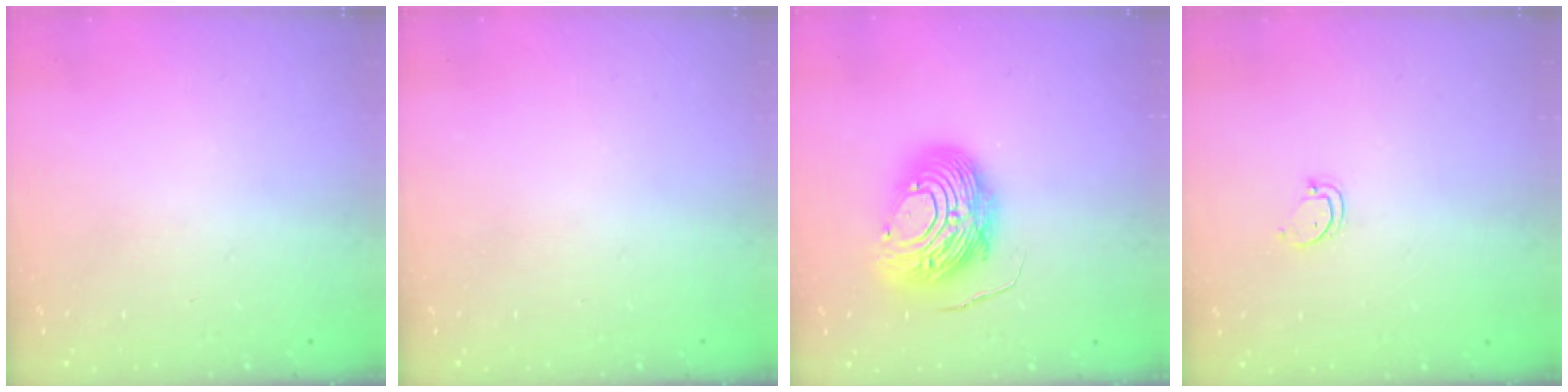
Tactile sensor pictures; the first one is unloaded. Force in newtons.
{"total": 0.0}
{"total": 12.8, "press": 12.7, "slide": 1.1}
{"total": 2.6, "press": 2.6, "slide": 0.3}